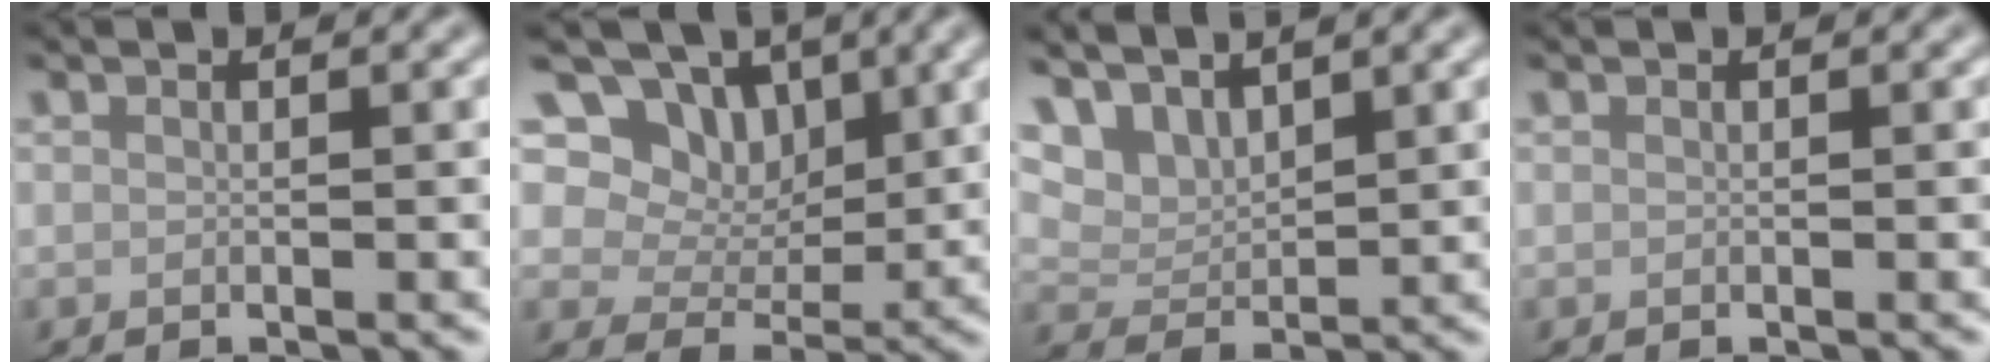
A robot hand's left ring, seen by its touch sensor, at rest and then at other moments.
{"total": 7.6, "force": [4.1, 5.4, 3.6], "torque": [-0.059, -0.007, 0.063]}
{"total": 4.6, "force": [3.6, 2.0, 2.0], "torque": [-0.049, -0.008, 0.071]}
{"total": 0.0}